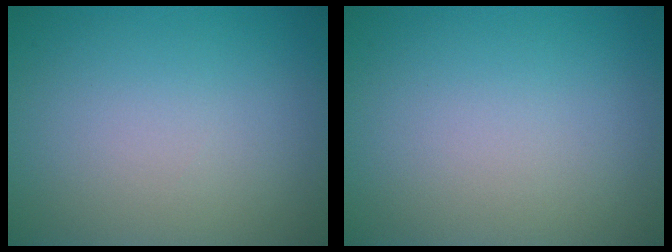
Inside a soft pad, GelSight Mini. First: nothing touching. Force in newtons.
{"total": 0.0}